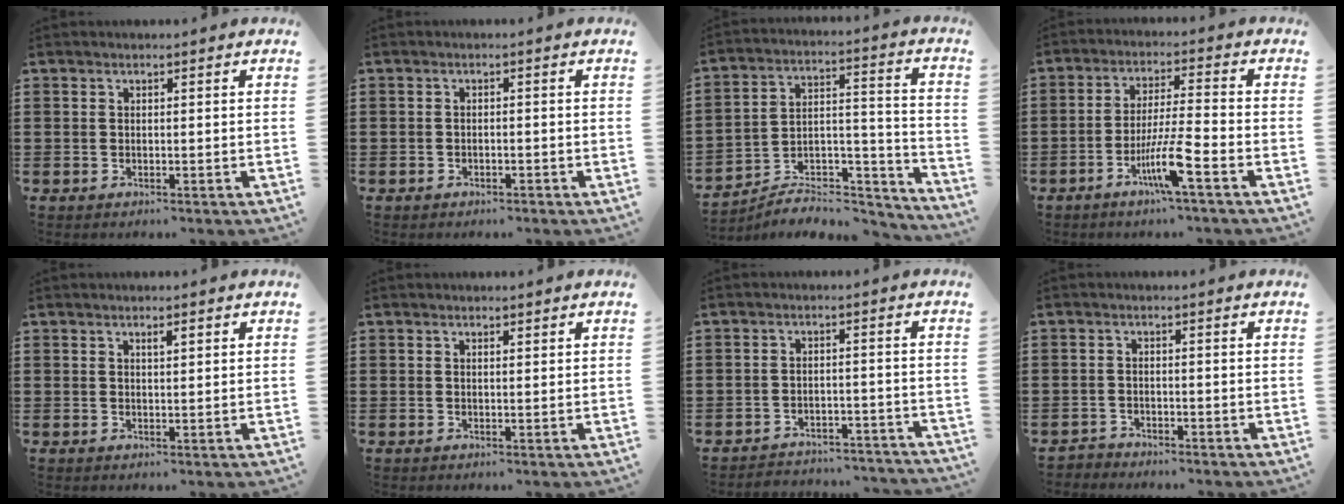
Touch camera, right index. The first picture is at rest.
{"total": 1.0, "force": [-0.9, 0.5, 0.1], "torque": [-0.005, 0.002, -0.019]}
{"total": 6.1, "force": [-5.6, 2.0, 1.5], "torque": [-0.018, 0.005, -0.108]}
{"total": 7.8, "force": [-3.9, 0.2, 6.7], "torque": [-0.137, -0.012, -0.075]}
{"total": 1.3, "force": [0.5, 0.4, 1.1], "torque": [-0.013, -0.001, 0.005]}
{"total": 0.7, "force": [0.5, 0.3, 0.3], "torque": [-0.007, 0.002, 0.010]}
{"total": 3.5, "force": [-3.5, 0.3, 0.0], "torque": [-0.004, 0.001, -0.074]}
{"total": 1.9, "force": [-1.9, 0.2, -0.3], "torque": [0.000, 0.002, -0.042]}